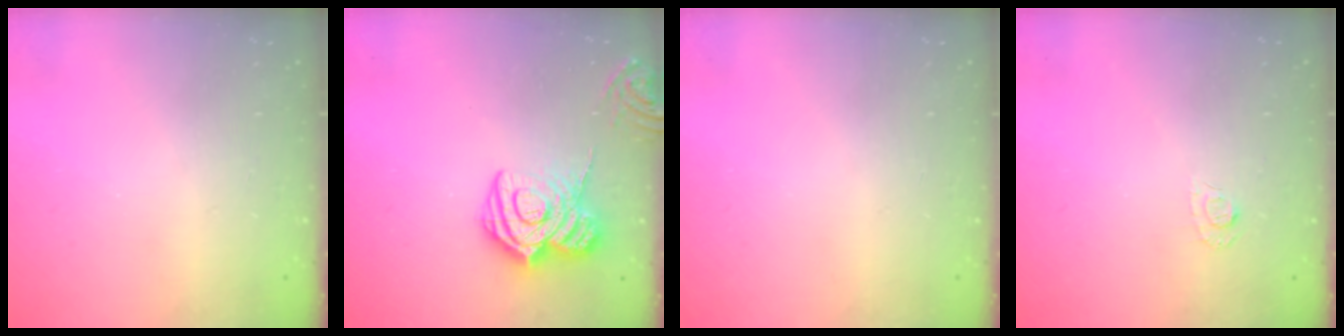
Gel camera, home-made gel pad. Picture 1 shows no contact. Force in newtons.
{"total": 16.0, "press": 15.9, "slide": 1.7}
{"total": 0.0}
{"total": 5.5, "press": 5.4, "slide": 0.6}